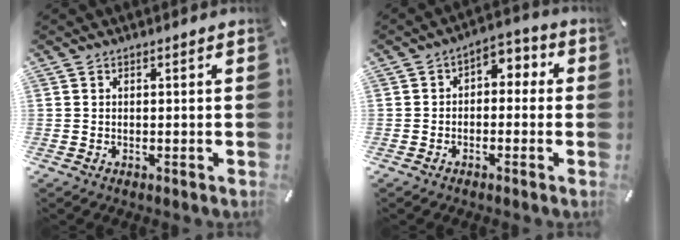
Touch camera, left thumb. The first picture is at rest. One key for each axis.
{"total": 3.8, "fx": -1.4, "fy": 2.9, "fz": 2.1, "tx": -0.030, "ty": 0.012, "tz": -0.033}